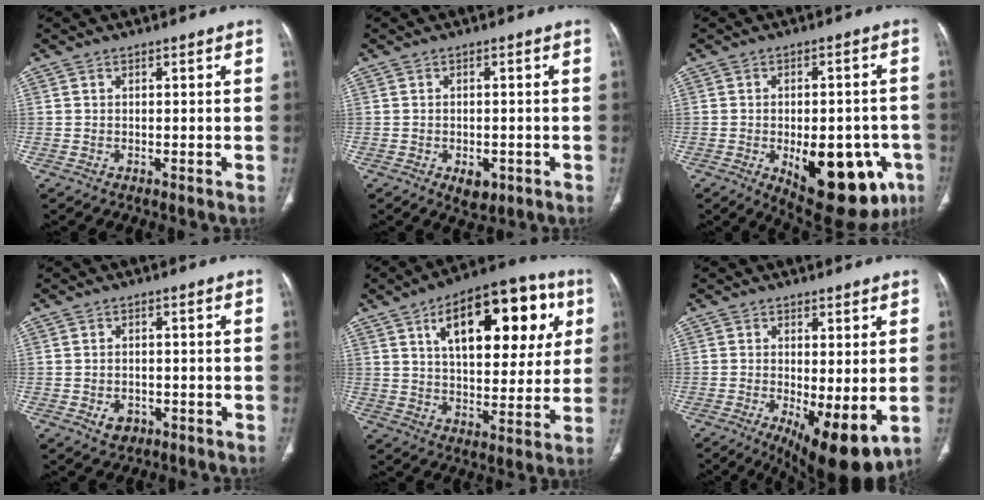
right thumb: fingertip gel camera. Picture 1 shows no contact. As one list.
[{"total": 3.7, "force": [-1.5, 2.3, 2.5], "torque": [-0.026, 0.004, -0.011]}, {"total": 20.4, "force": [-7.2, 9.8, 16.5], "torque": [-0.161, 0.011, -0.072]}, {"total": 3.0, "force": [-1.3, 2.2, 1.5], "torque": [-0.017, 0.006, -0.010]}, {"total": 23.4, "force": [8.6, 11.4, 18.6], "torque": [-0.228, -0.002, 0.130]}, {"total": 10.9, "force": [-2.5, 3.6, 9.9], "torque": [-0.149, -0.026, -0.026]}]